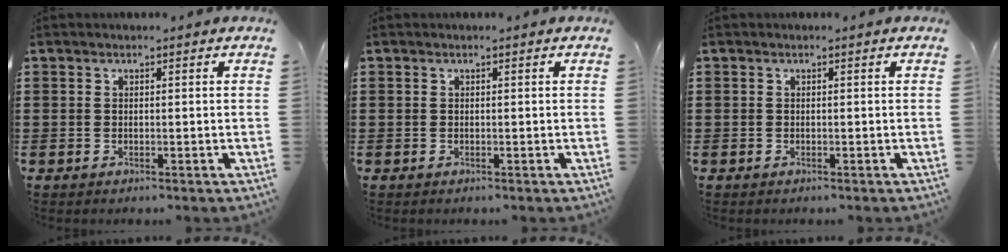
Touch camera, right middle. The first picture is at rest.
{"total": 0.0}
{"total": 0.0}